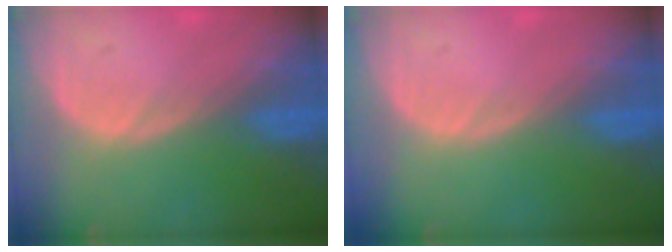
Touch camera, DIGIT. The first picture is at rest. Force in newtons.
{"total": 0.0}